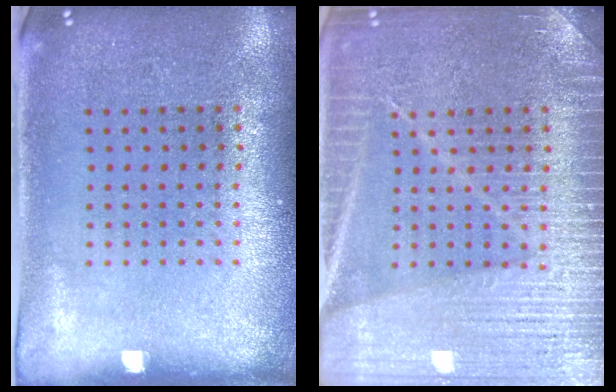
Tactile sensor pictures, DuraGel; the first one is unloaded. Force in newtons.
{"total": 4.1, "press": 4.1, "slide": 0.6}